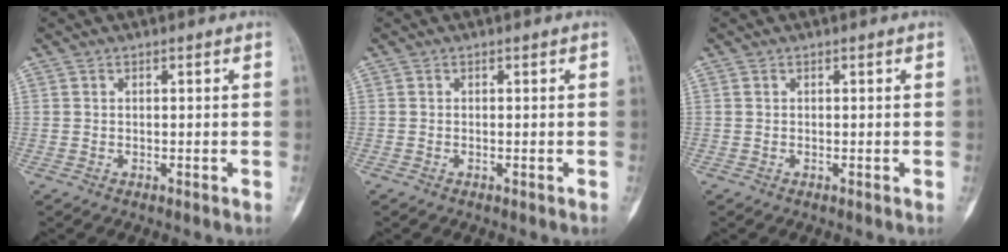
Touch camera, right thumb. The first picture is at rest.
{"total": 0.0}
{"total": 0.0}